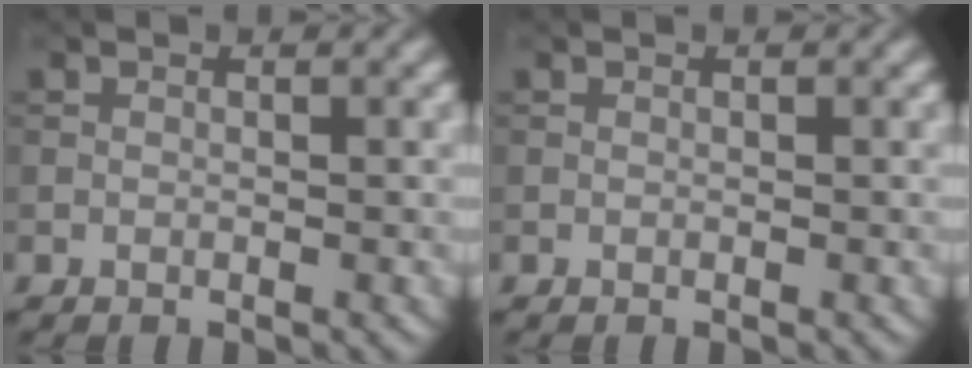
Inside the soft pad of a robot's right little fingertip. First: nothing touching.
{"total": 0.0}